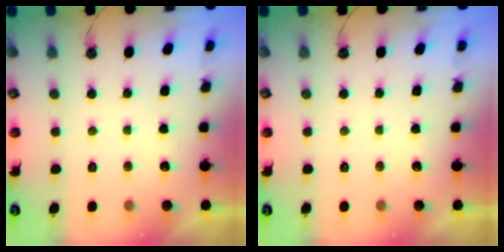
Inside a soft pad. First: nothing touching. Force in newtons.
{"total": 0.0}